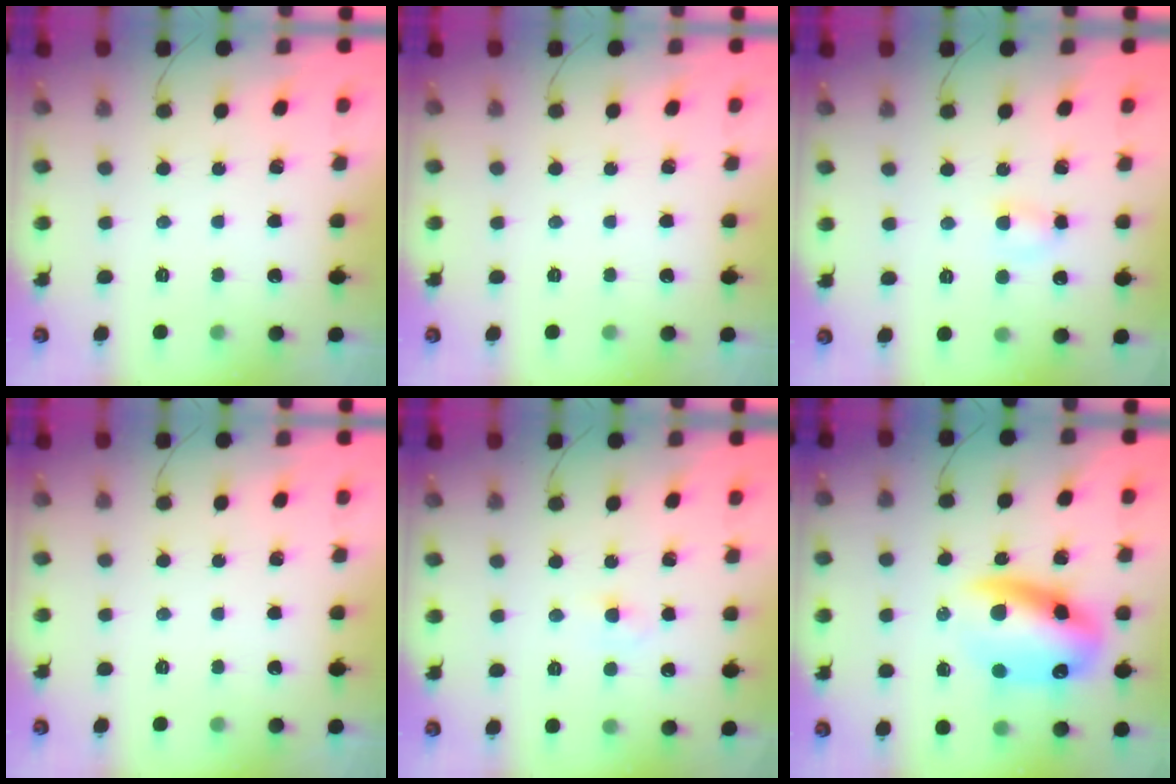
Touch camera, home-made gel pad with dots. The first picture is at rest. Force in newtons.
{"total": 0.0}
{"total": 3.8, "press": 3.6, "slide": 1.2}
{"total": 0.0}
{"total": 1.9, "press": 1.8, "slide": 0.8}
{"total": 16.2, "press": 15.6, "slide": 4.4}